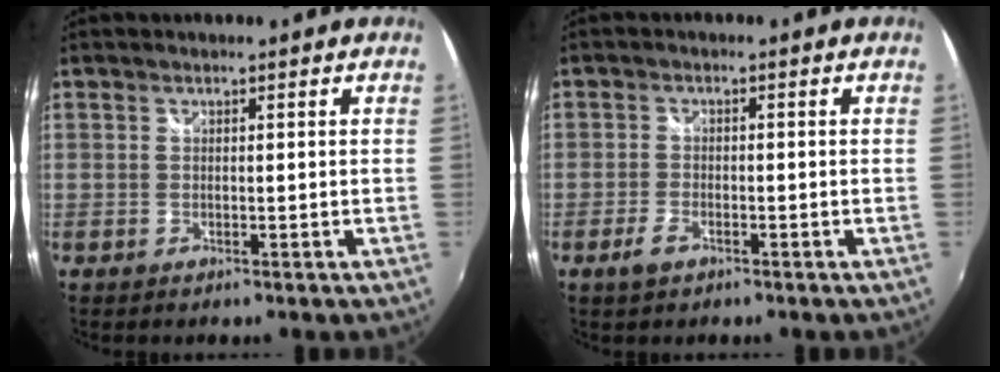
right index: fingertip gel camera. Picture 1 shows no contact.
{"total": 3.1, "force": [-1.9, 1.4, 1.9], "torque": [-0.048, -0.001, -0.038]}